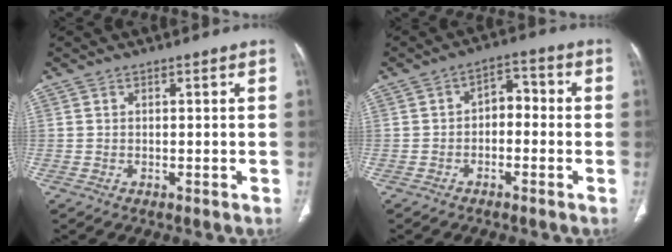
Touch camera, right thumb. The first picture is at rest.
{"total": 5.0, "force": [-1.0, 3.4, 3.6], "torque": [-0.034, 0.032, -0.027]}